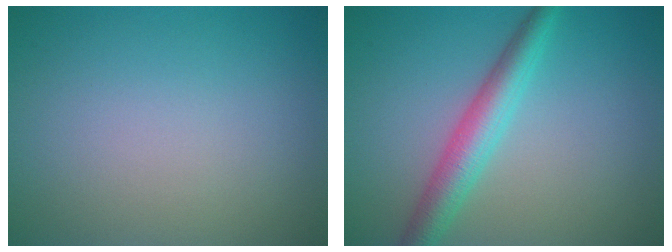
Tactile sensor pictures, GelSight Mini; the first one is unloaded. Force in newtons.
{"total": 4.1, "press": 4.1, "slide": 0.1}